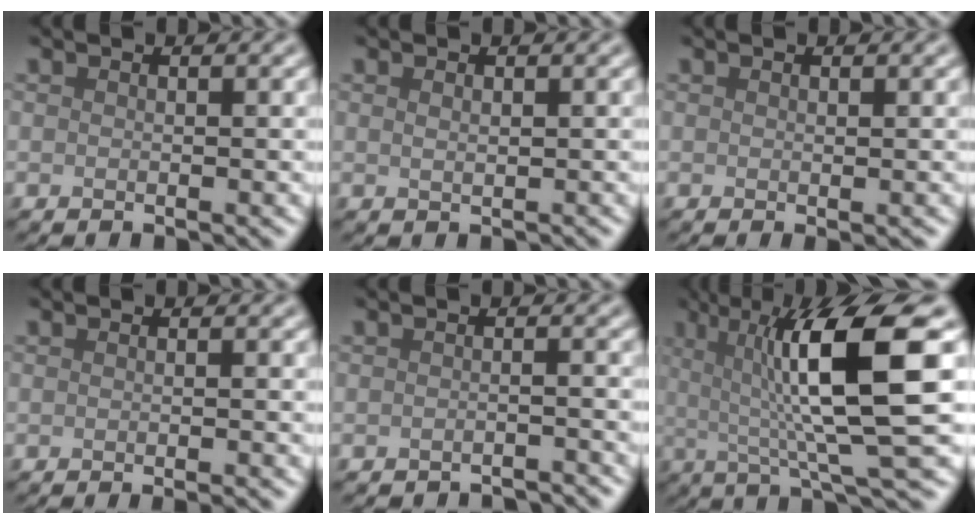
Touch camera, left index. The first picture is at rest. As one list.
[{"total": 0.6, "force": [0.3, 0.3, 0.5], "torque": [-0.009, 0.000, 0.008]}, {"total": 0.7, "force": [0.1, 0.0, 0.7], "torque": [-0.008, 0.000, 0.000]}, {"total": 1.7, "force": [-0.5, 0.6, 1.5], "torque": [-0.004, -0.008, -0.011]}, {"total": 2.8, "force": [-2.8, 0.1, 0.3], "torque": [-0.001, -0.005, -0.036]}, {"total": 11.2, "force": [1.8, 2.1, 10.9], "torque": [-0.156, 0.004, 0.032]}]